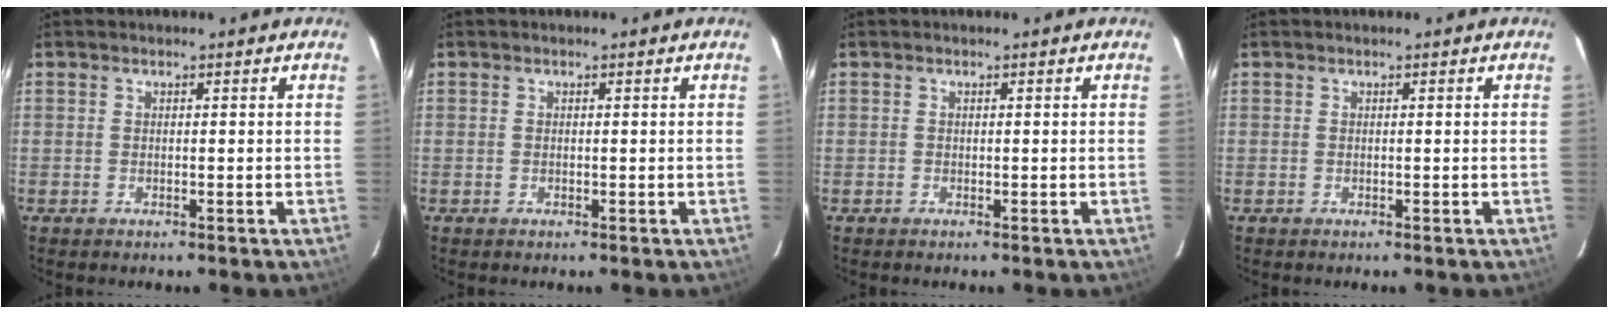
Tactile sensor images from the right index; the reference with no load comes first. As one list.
[{"total": 0.0}, {"total": 0.0}, {"total": 0.0}]